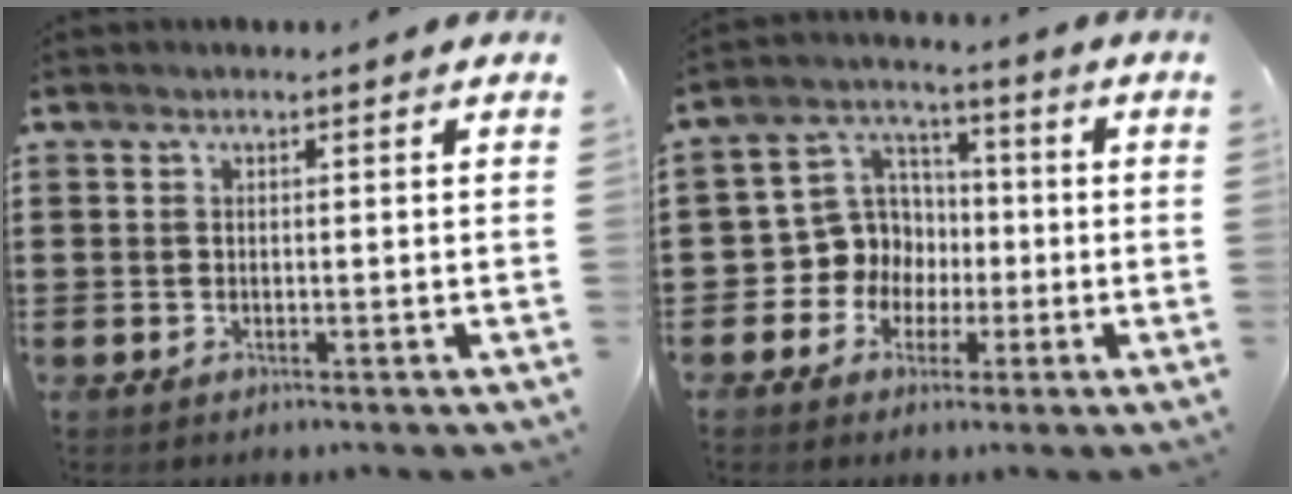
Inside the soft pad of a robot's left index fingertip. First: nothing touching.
{"total": 8.1, "force": [-0.9, 7.9, 1.6], "torque": [-0.082, -0.001, -0.018]}